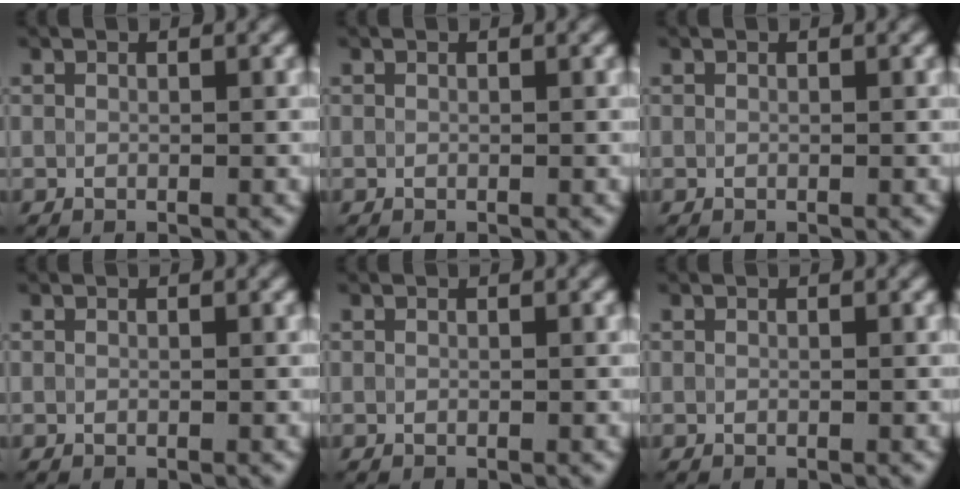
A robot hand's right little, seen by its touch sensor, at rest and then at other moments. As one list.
[{"total": 0.0}, {"total": 0.0}, {"total": 0.0}, {"total": 0.0}, {"total": 0.0}]